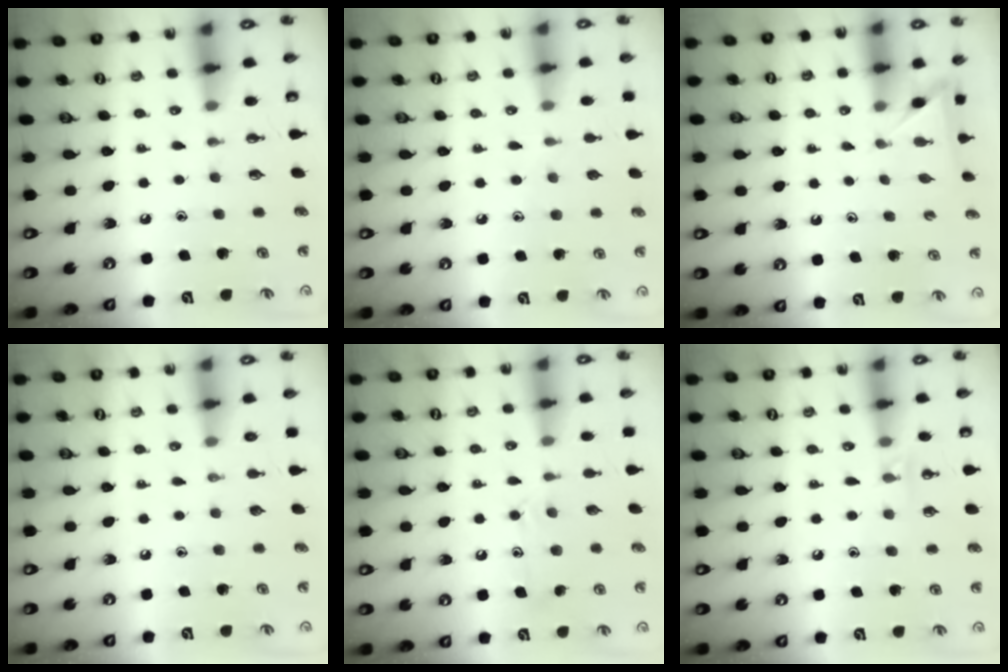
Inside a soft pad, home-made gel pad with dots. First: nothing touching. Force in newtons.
{"total": 7.3, "press": 7.2, "slide": 0.6}
{"total": 2.2, "press": 2.2, "slide": 0.2}
{"total": 0.0}
{"total": 10.8, "press": 10.8, "slide": 0.8}
{"total": 4.2, "press": 4.2, "slide": 0.6}